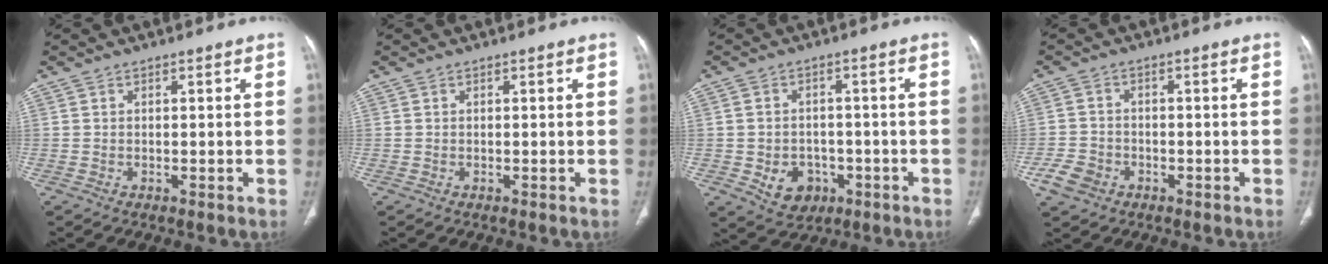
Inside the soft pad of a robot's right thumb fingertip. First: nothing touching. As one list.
[{"total": 0.0}, {"total": 7.2, "force": [-2.4, 5.8, 3.6], "torque": [-0.035, 0.018, -0.024]}, {"total": 5.1, "force": [-2.5, 3.9, 2.1], "torque": [-0.039, 0.015, -0.043]}]